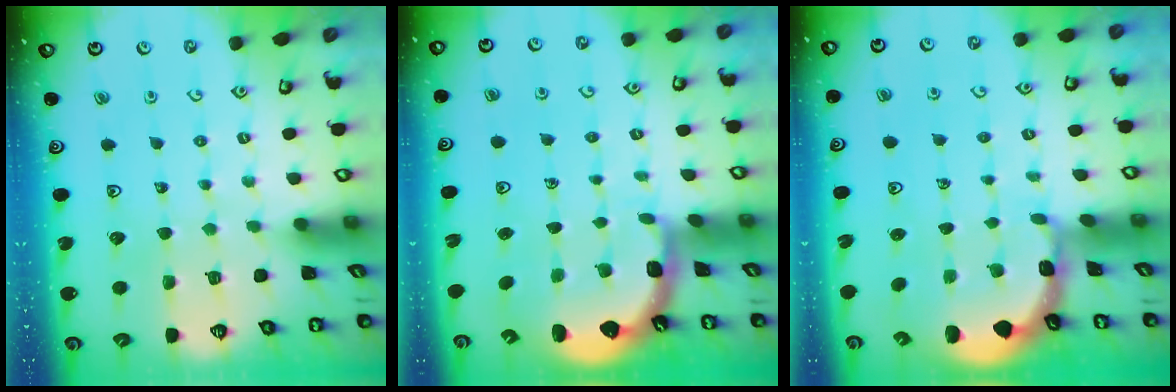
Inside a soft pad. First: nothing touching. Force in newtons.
{"total": 2.5, "press": 1.6, "slide": 1.9}
{"total": 1.5, "press": 1.5, "slide": 0.1}